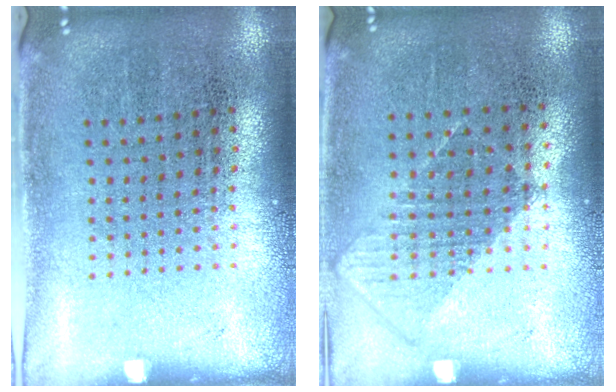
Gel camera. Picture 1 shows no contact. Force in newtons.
{"total": 0.8, "press": 0.7, "slide": 0.3}